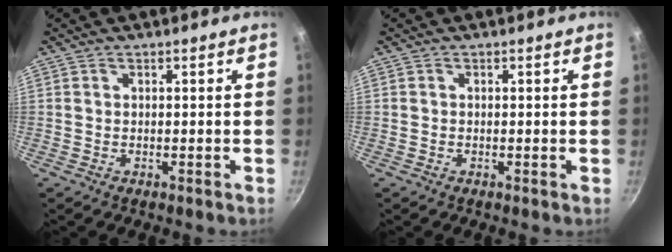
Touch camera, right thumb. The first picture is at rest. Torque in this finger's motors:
{"motor_torque": [-0.09, -0.24, -0.07, 0.16, 0.03]}